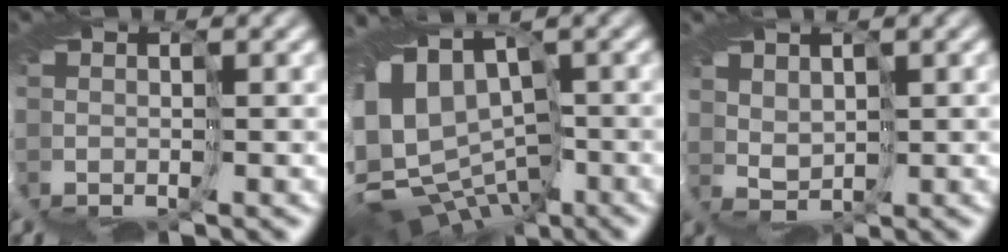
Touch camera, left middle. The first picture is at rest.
{"total": 9.4, "force": [-1.0, 6.5, 6.7], "torque": [-0.135, -0.013, 0.006]}
{"total": 3.8, "force": [1.9, 2.6, 2.0], "torque": [-0.050, 0.020, 0.022]}